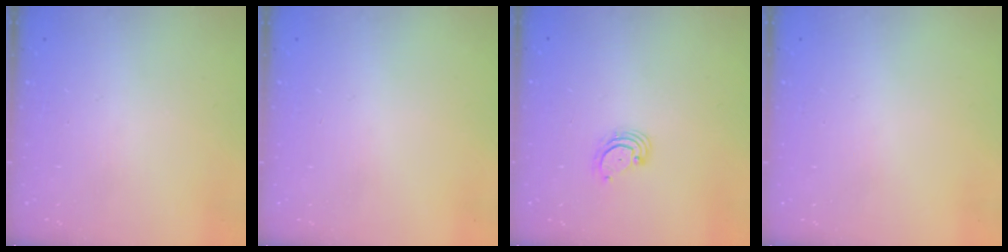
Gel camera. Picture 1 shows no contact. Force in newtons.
{"total": 0.0}
{"total": 2.9, "press": 2.9, "slide": 0.4}
{"total": 0.0}